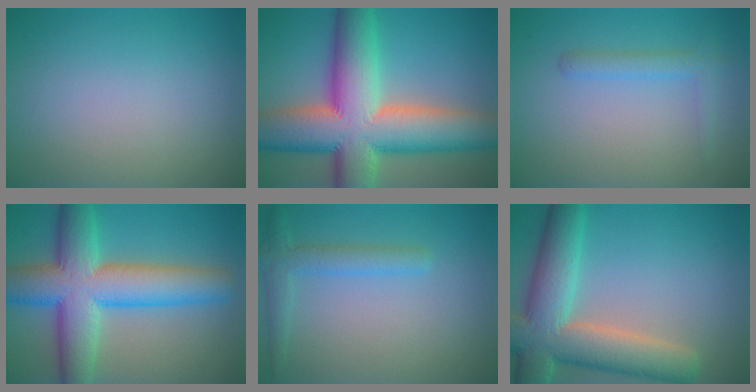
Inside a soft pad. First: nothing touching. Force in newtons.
{"total": 15.2, "press": 15.2, "slide": 0.8}
{"total": 1.9, "press": 1.9, "slide": 0.1}
{"total": 10.5, "press": 10.5, "slide": 0.3}
{"total": 1.7, "press": 1.7, "slide": 0.1}
{"total": 10.2, "press": 10.2, "slide": 0.9}